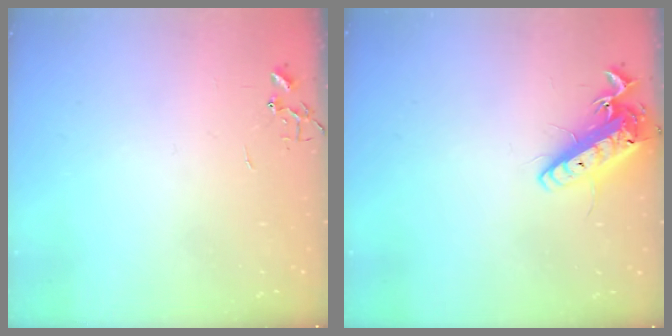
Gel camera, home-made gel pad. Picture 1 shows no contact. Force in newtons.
{"total": 14.0, "press": 13.8, "slide": 2.7}